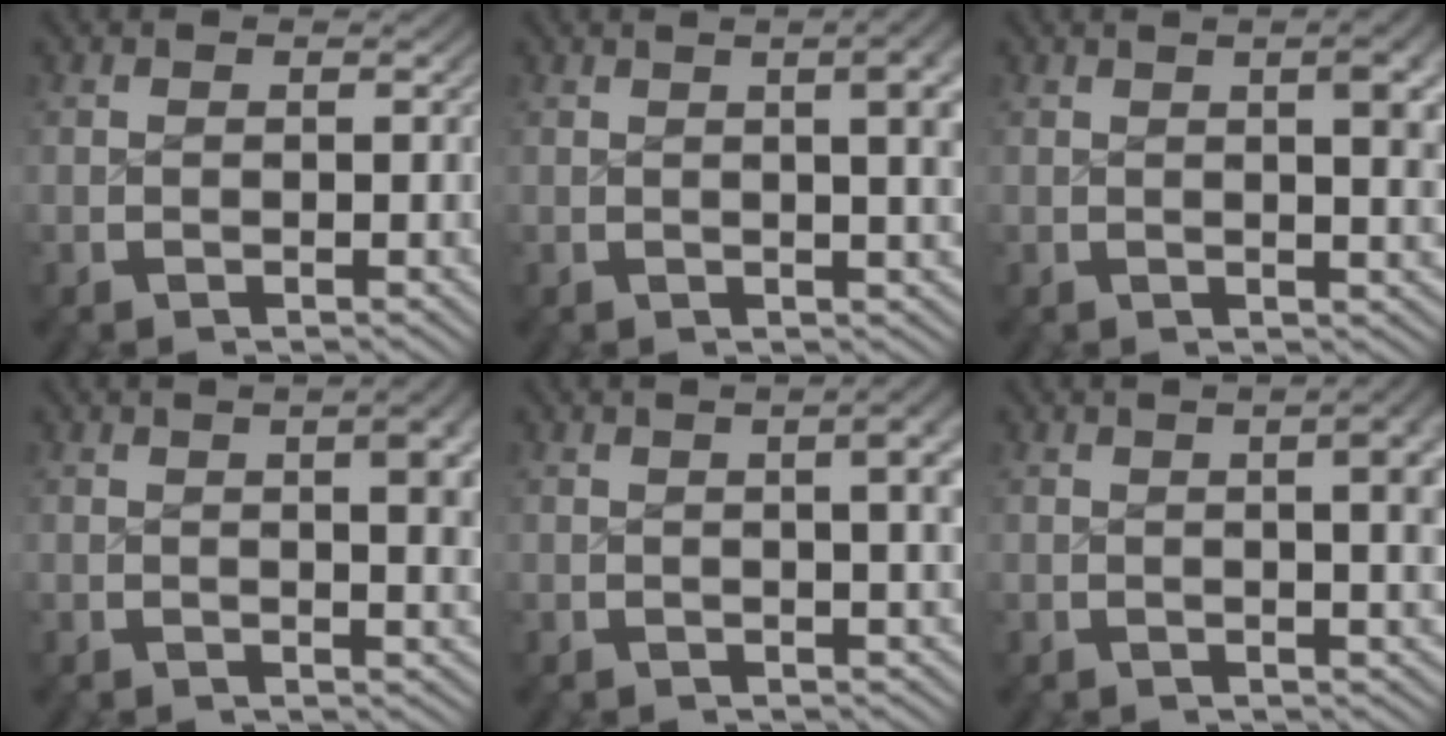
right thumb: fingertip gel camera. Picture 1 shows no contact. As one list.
[{"total": 6.1, "force": [1.7, 2.2, 5.4], "torque": [-0.048, 0.015, 0.020]}, {"total": 4.6, "force": [1.3, 1.5, 4.1], "torque": [-0.040, 0.004, 0.019]}, {"total": 4.4, "force": [1.2, 1.4, 4.1], "torque": [-0.040, 0.003, 0.018]}, {"total": 5.3, "force": [1.4, 1.9, 4.8], "torque": [-0.041, 0.017, 0.016]}, {"total": 5.9, "force": [1.3, 2.2, 5.3], "torque": [-0.048, 0.012, 0.016]}]